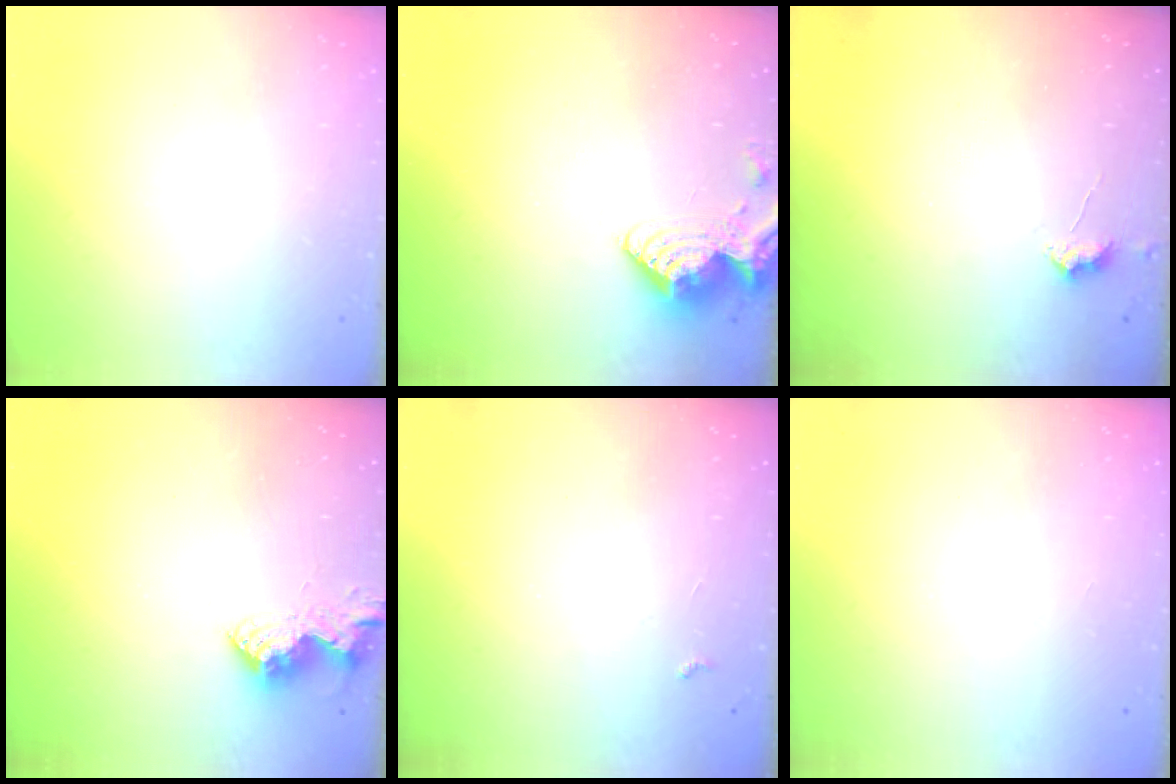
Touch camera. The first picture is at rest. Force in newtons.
{"total": 9.1, "press": 9.0, "slide": 1.0}
{"total": 3.0, "press": 2.9, "slide": 0.5}
{"total": 13.7, "press": 13.6, "slide": 0.9}
{"total": 2.9, "press": 2.9, "slide": 0.5}
{"total": 1.1, "press": 1.0, "slide": 0.4}